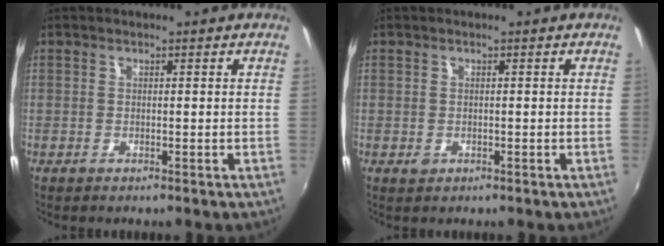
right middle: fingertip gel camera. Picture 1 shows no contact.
{"total": 1.0, "force": [-0.4, 0.8, 0.4], "torque": [-0.006, -0.002, -0.006]}